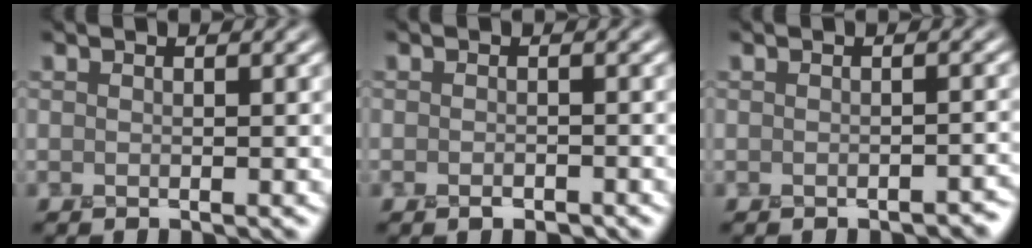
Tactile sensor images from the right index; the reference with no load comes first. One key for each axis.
{"total": 1.2, "fx": -1.0, "fy": 0.4, "fz": 0.5, "tx": -0.010, "ty": -0.003, "tz": -0.016}
{"total": 1.3, "fx": -1.2, "fy": 0.3, "fz": 0.5, "tx": -0.004, "ty": -0.003, "tz": -0.013}